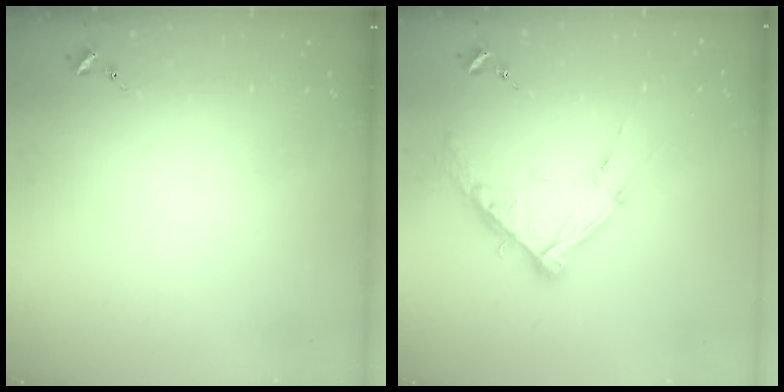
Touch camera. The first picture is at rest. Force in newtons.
{"total": 12.4, "press": 12.3, "slide": 1.0}